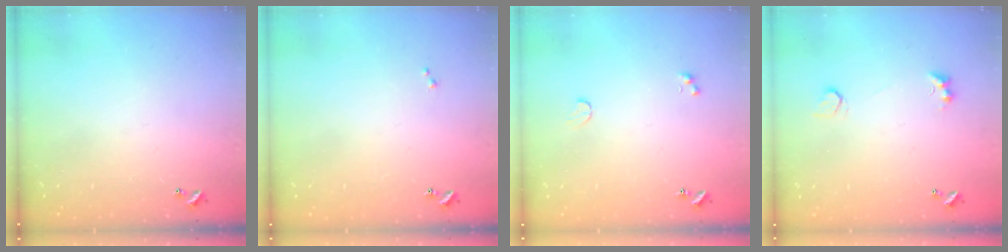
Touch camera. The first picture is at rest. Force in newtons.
{"total": 0.0}
{"total": 1.1, "press": 1.0, "slide": 0.6}
{"total": 3.0, "press": 2.9, "slide": 0.8}